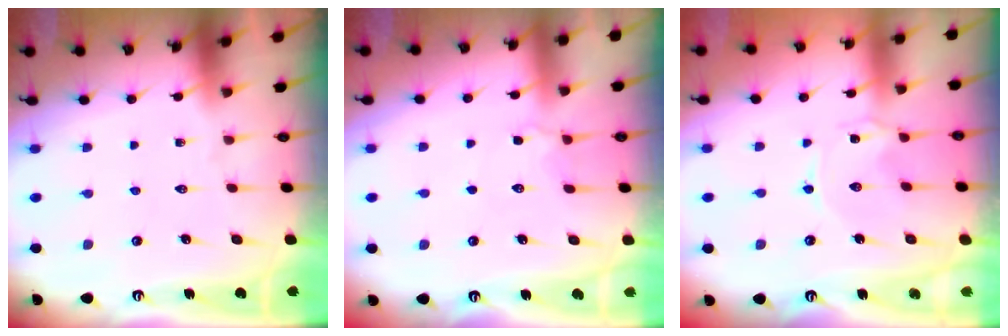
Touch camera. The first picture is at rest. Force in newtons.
{"total": 4.2, "press": 4.2, "slide": 0.6}
{"total": 0.0}